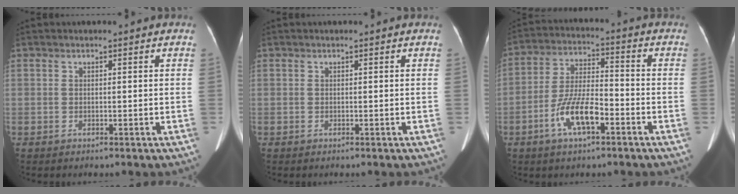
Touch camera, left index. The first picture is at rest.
{"total": 0.0}
{"total": 9.2, "force": [-4.4, 2.7, 7.6], "torque": [-0.156, -0.003, -0.083]}